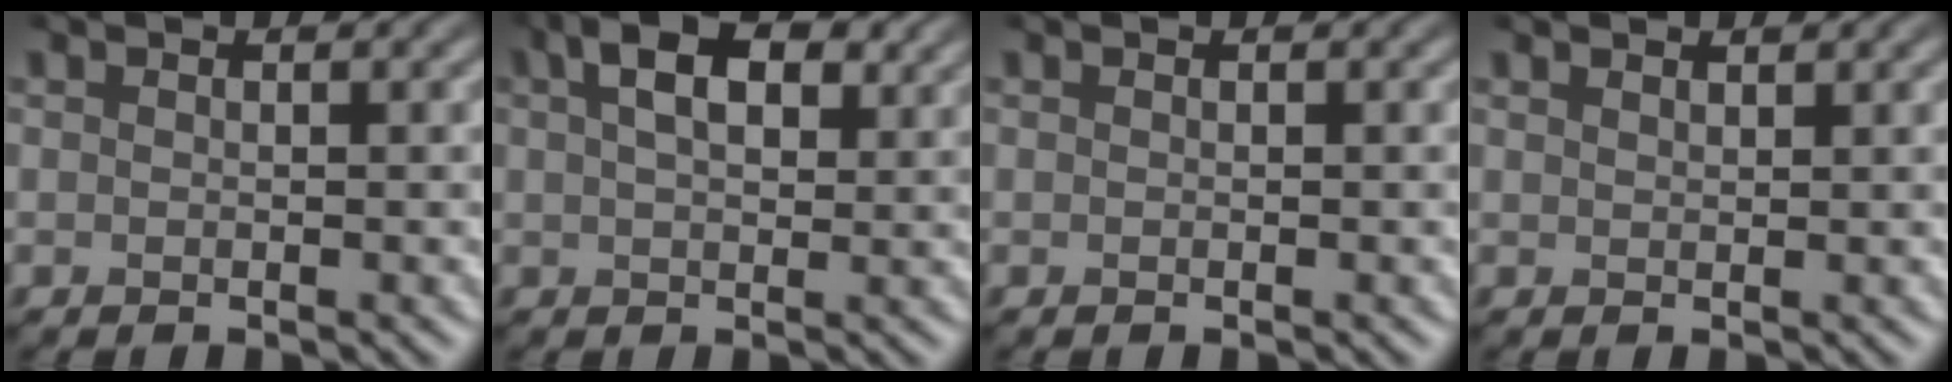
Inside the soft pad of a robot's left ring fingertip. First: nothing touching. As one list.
[{"total": 5.2, "force": [2.3, 2.7, 3.8], "torque": [-0.066, 0.010, 0.032]}, {"total": 0.0}, {"total": 0.7, "force": [0.7, 0.0, 0.0], "torque": [-0.003, 0.000, 0.017]}]